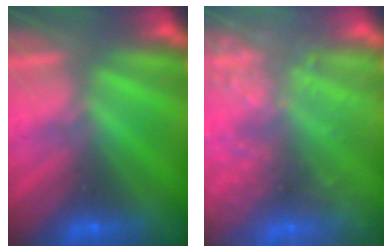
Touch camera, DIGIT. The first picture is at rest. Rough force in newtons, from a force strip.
{"total": 6.4}